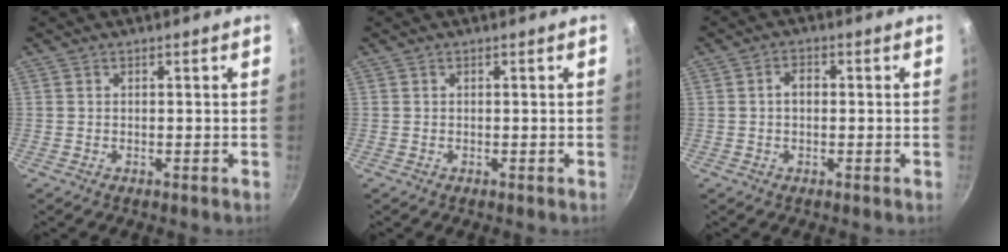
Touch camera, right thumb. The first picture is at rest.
{"total": 0.0}
{"total": 2.9, "force": [0.1, 1.9, 2.2], "torque": [-0.030, 0.012, -0.001]}